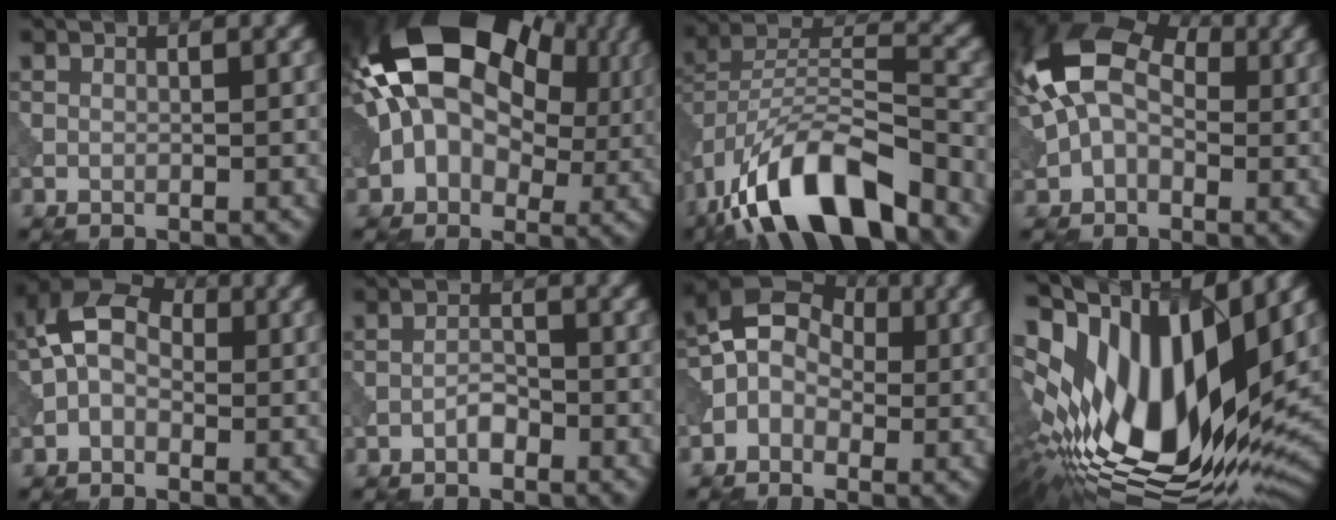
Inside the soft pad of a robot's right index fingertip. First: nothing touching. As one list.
[{"total": 18.4, "force": [4.6, 12.7, 12.5], "torque": [-0.204, 0.042, 0.067]}, {"total": 12.5, "force": [-8.4, 4.6, 8.0], "torque": [-0.138, 0.009, -0.166]}, {"total": 12.0, "force": [2.0, 7.9, 8.8], "torque": [-0.160, 0.036, 0.015]}, {"total": 6.6, "force": [0.5, 4.4, 4.9], "torque": [-0.094, 0.031, -0.010]}, {"total": 1.5, "force": [-0.9, 0.6, 0.9], "torque": [-0.016, 0.005, -0.020]}, {"total": 5.9, "force": [-0.1, 4.6, 3.6], "torque": [-0.045, 0.033, -0.027]}, {"total": 16.8, "force": [2.6, 7.5, 14.8], "torque": [-0.264, 0.009, 0.043]}]